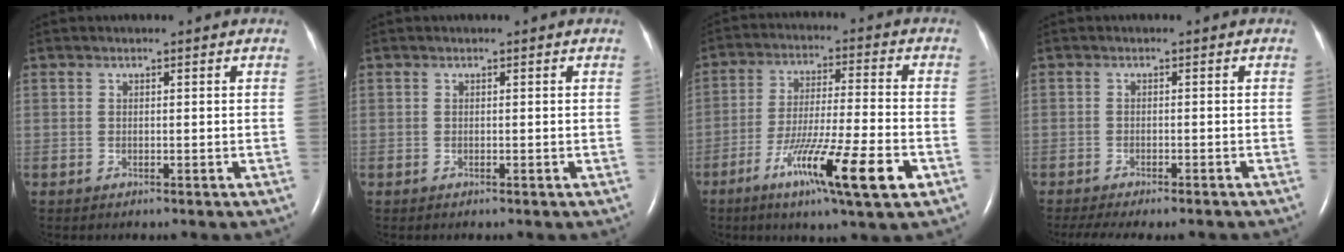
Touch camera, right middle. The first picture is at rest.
{"total": 0.0}
{"total": 14.3, "force": [-6.7, 0.2, 12.6], "torque": [-0.223, -0.028, -0.110]}
{"total": 9.7, "force": [-8.3, 2.0, 4.6], "torque": [-0.072, -0.010, -0.114]}